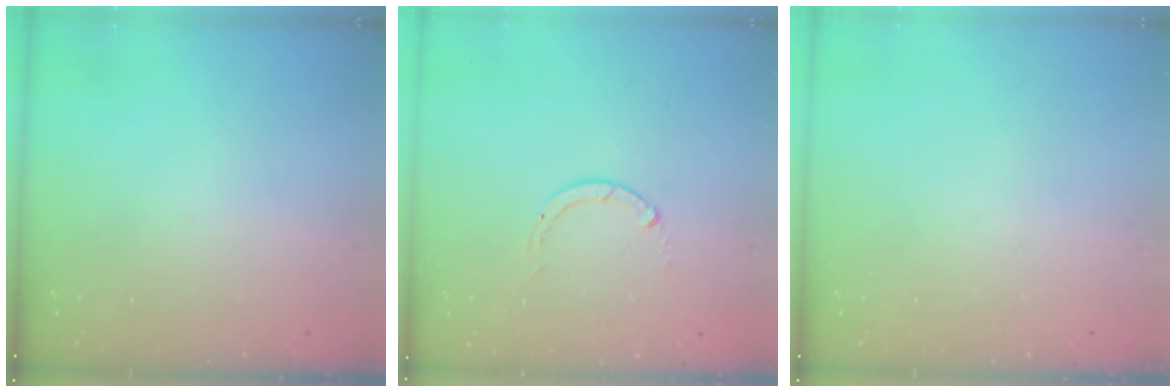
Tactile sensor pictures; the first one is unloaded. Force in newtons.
{"total": 0.0}
{"total": 0.0}